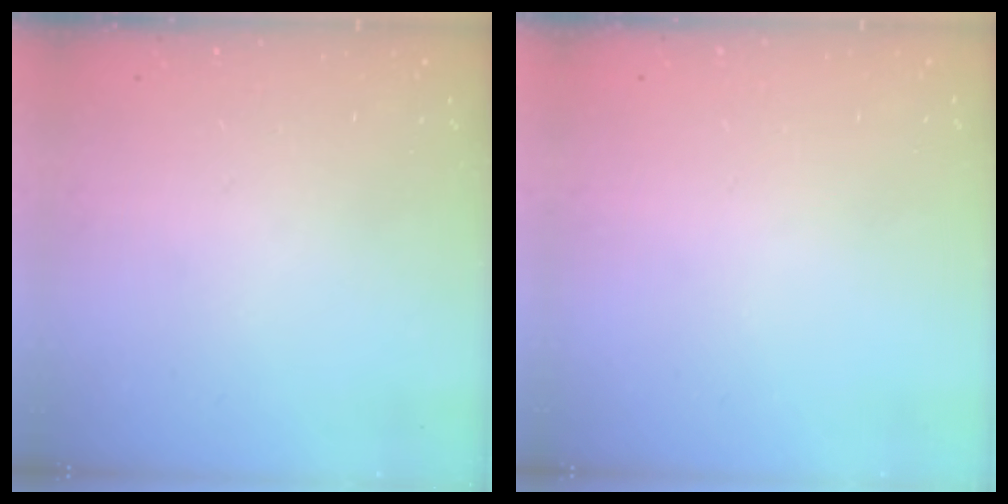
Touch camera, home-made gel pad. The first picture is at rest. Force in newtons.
{"total": 0.0}